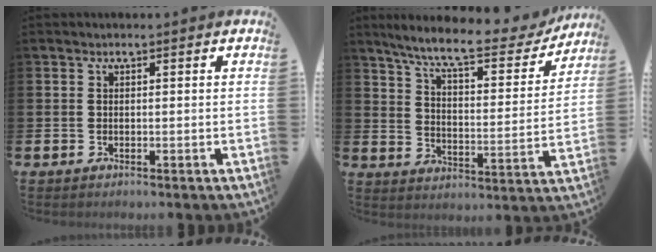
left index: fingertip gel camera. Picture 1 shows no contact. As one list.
[{"total": 9.1, "force": [7.8, 1.7, 4.4], "torque": [-0.100, -0.051, 0.124]}]